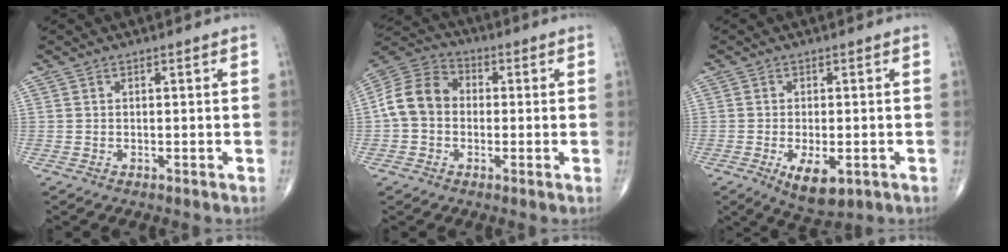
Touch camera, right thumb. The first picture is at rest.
{"total": 10.3, "force": [-0.5, 8.3, 6.2], "torque": [-0.107, 0.033, -0.022]}
{"total": 6.8, "force": [-2.4, 3.1, 5.6], "torque": [-0.086, -0.009, -0.029]}